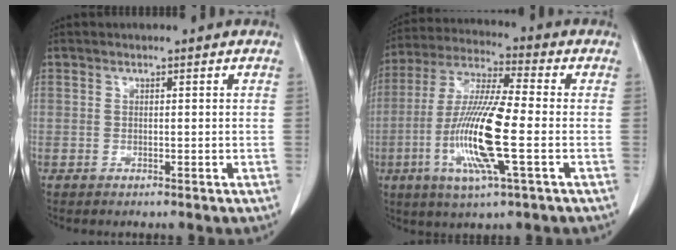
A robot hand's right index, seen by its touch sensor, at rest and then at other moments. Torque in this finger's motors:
{"motor_torque": [1.33, -0.59, 0.50, 0.16]}